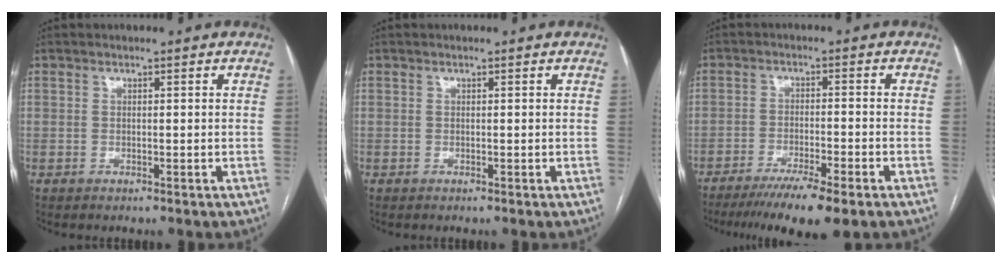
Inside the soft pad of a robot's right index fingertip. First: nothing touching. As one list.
[{"total": 0.0}, {"total": 10.2, "force": [-7.5, 0.5, 6.9], "torque": [-0.104, -0.023, -0.118]}]